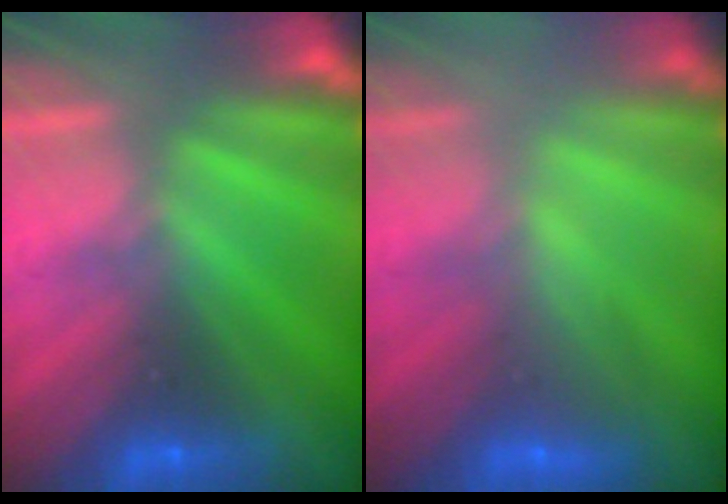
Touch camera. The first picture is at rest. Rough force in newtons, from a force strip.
{"total": 2.2}